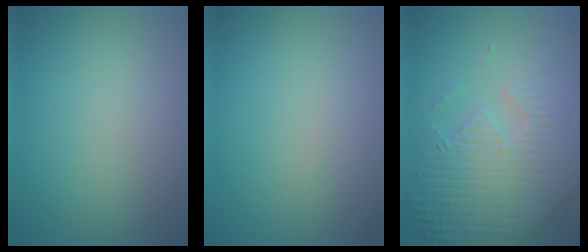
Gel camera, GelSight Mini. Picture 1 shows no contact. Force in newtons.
{"total": 1.4, "press": 1.3, "slide": 0.4}
{"total": 9.3, "press": 6.5, "slide": 6.6}